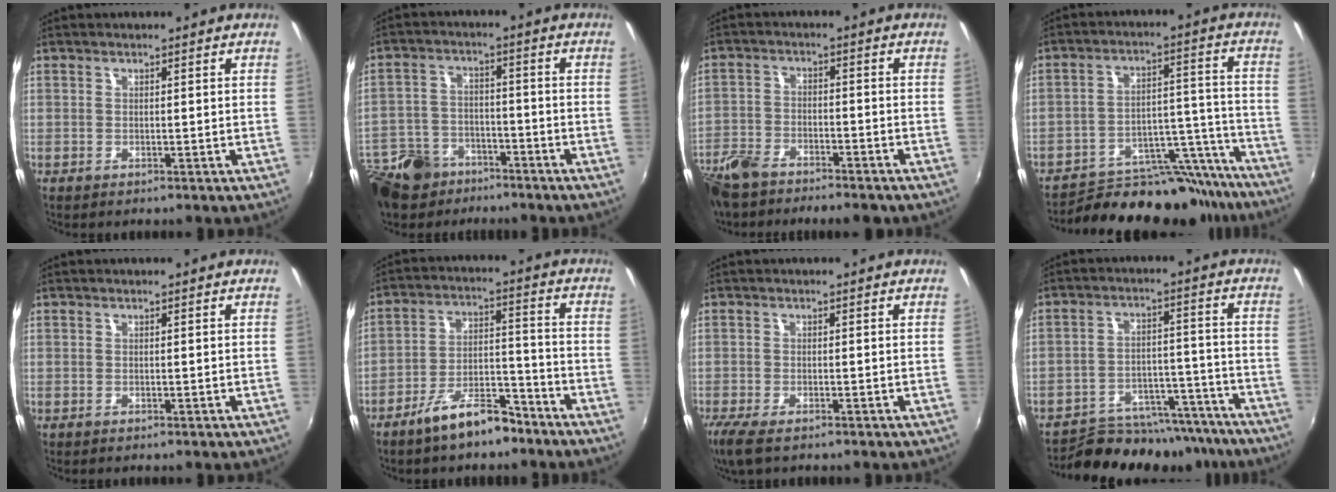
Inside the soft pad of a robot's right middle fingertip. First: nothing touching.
{"total": 16.3, "force": [-11.3, 9.5, 6.9], "torque": [-0.188, -0.001, -0.197]}
{"total": 11.4, "force": [-9.1, 4.4, 5.2], "torque": [-0.139, -0.019, -0.169]}
{"total": 20.9, "force": [-18.9, 6.9, 5.6], "torque": [-0.082, 0.046, -0.249]}
{"total": 0.0}
{"total": 9.8, "force": [-7.6, 3.3, 5.3], "torque": [-0.097, 0.018, -0.120]}
{"total": 4.9, "force": [-3.4, 1.3, 3.3], "torque": [-0.077, -0.020, -0.063]}
{"total": 16.4, "force": [-14.7, 5.5, 4.8], "torque": [-0.089, 0.021, -0.196]}